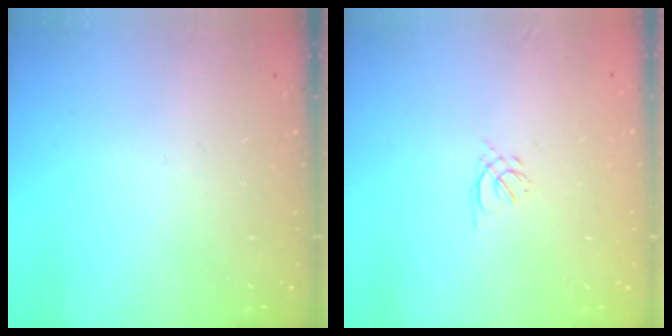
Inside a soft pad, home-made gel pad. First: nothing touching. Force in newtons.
{"total": 1.6, "press": 1.5, "slide": 0.5}